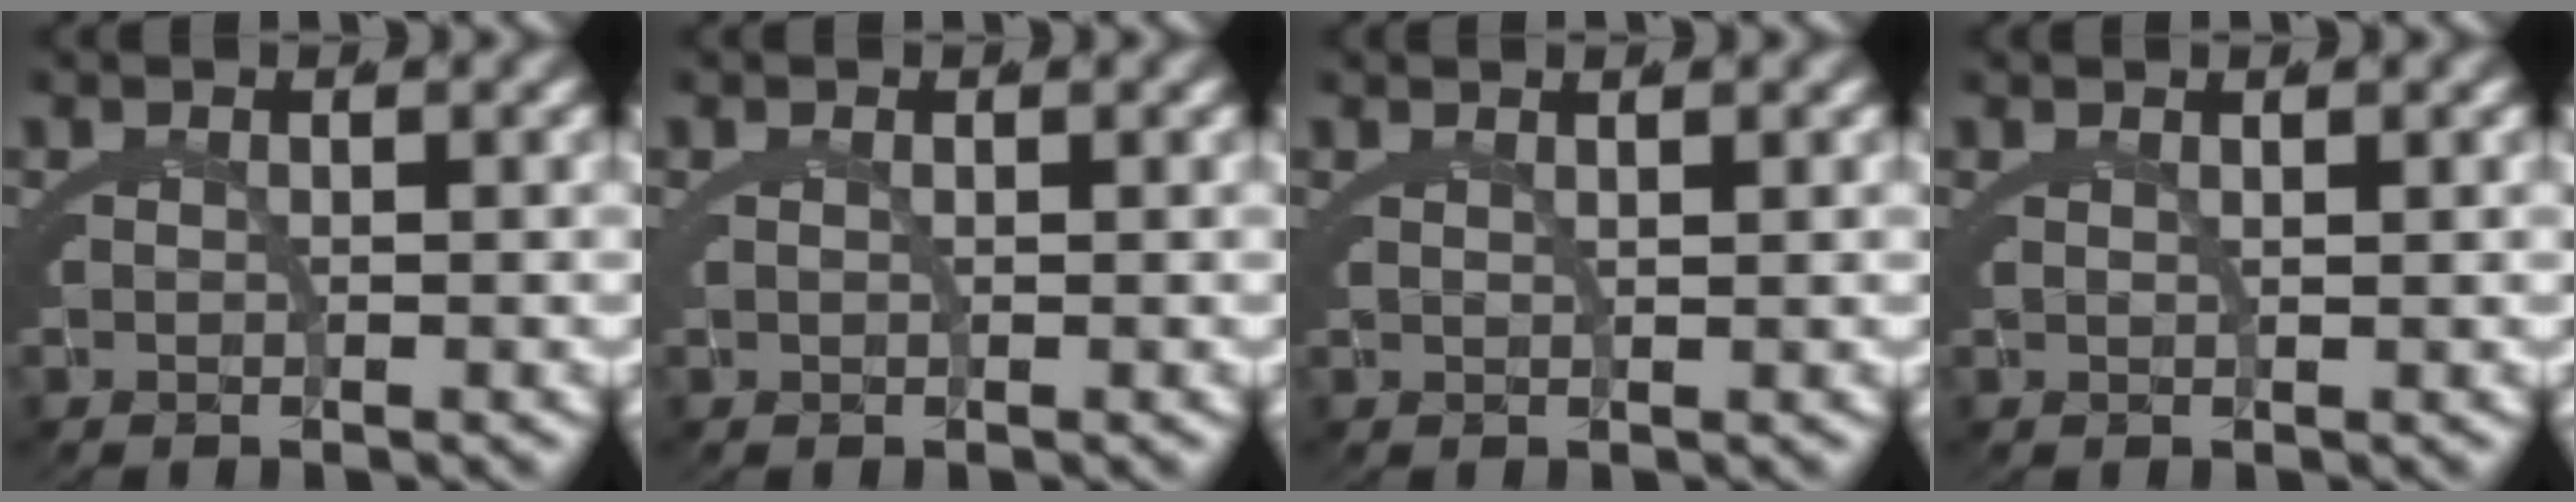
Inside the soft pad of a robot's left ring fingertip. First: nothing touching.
{"total": 0.8, "force": [0.5, -0.5, 0.3], "torque": [-0.007, 0.000, 0.010]}
{"total": 1.6, "force": [1.2, -1.0, 0.5], "torque": [-0.004, 0.003, 0.023]}
{"total": 1.3, "force": [0.9, -0.9, 0.4], "torque": [-0.005, 0.001, 0.019]}